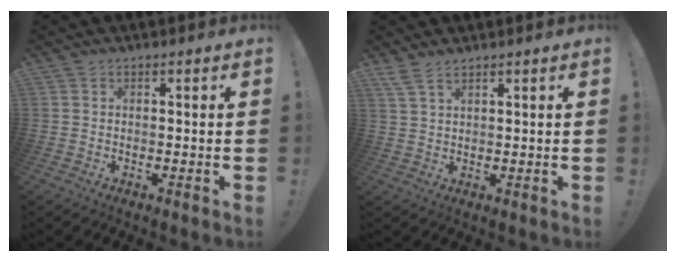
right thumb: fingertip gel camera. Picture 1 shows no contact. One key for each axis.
{"total": 4.2, "fx": 3.3, "fy": 1.0, "fz": 2.3, "tx": -0.052, "ty": -0.013, "tz": 0.062}